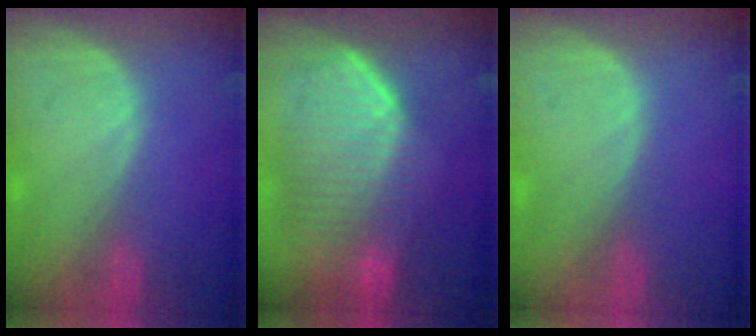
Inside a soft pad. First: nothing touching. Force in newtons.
{"total": 10.8, "press": 9.4, "slide": 5.3}
{"total": 0.0}